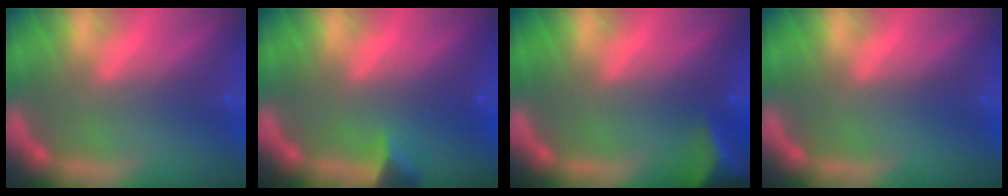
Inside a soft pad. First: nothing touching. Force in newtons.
{"total": 1.9}
{"total": 6.0}
{"total": 0.0}